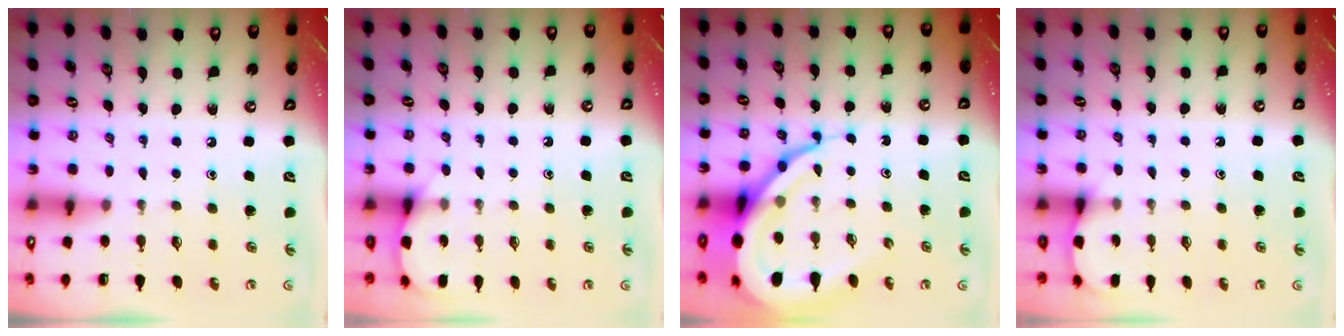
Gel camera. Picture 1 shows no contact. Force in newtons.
{"total": 5.4, "press": 5.3, "slide": 0.5}
{"total": 15.6, "press": 15.5, "slide": 1.7}
{"total": 3.5, "press": 3.5, "slide": 0.5}